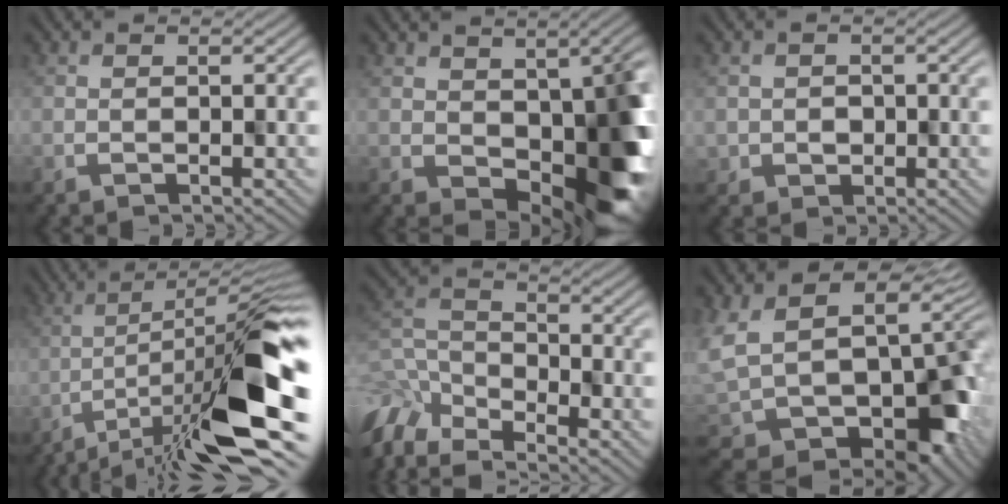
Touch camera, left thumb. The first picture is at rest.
{"total": 10.4, "force": [-0.9, 6.0, 8.4], "torque": [-0.099, -0.025, 0.002]}
{"total": 1.6, "force": [0.1, 1.6, 0.0], "torque": [0.001, -0.004, 0.003]}
{"total": 11.6, "force": [-5.2, 2.1, 10.2], "torque": [-0.167, -0.005, -0.086]}
{"total": 9.4, "force": [-7.3, 3.6, 4.9], "torque": [-0.126, -0.012, -0.138]}
{"total": 16.5, "force": [-0.4, 12.4, 10.9], "torque": [-0.210, -0.063, 0.053]}